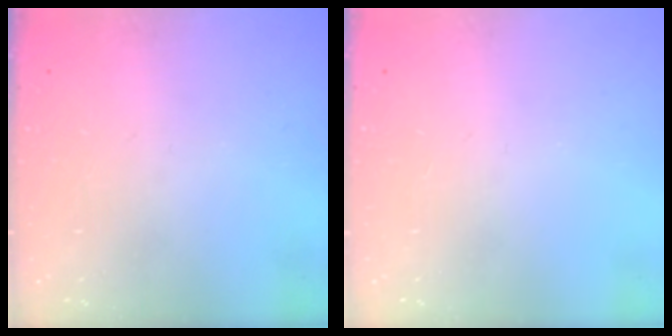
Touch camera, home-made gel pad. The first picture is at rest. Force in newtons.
{"total": 0.0}